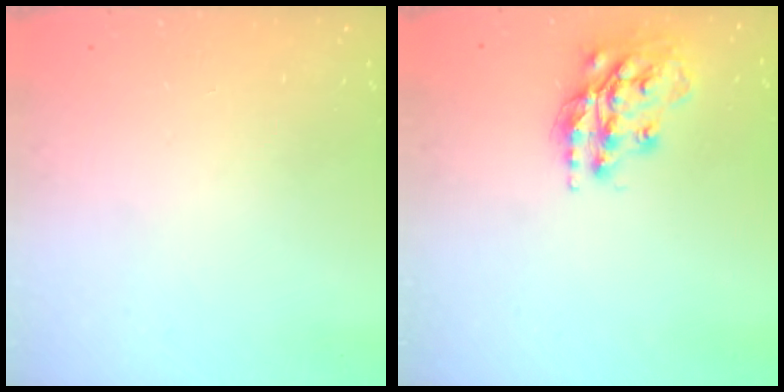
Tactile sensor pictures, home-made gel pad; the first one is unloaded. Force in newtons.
{"total": 15.4, "press": 15.3, "slide": 1.1}